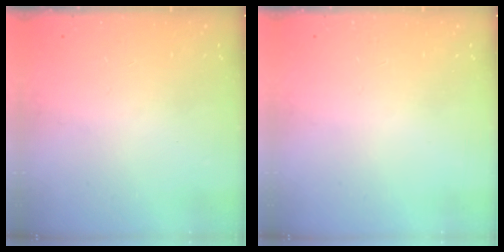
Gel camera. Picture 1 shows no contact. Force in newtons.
{"total": 0.0}